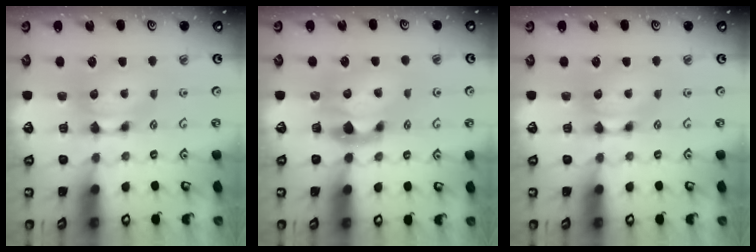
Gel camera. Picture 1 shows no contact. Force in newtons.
{"total": 2.9, "press": 2.6, "slide": 1.4}
{"total": 0.0}